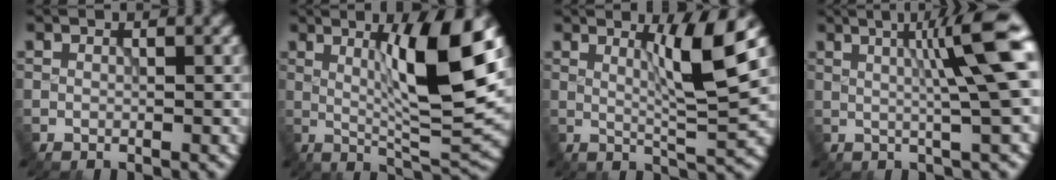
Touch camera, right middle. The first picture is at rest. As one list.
[{"total": 9.0, "force": [2.1, 1.0, 8.7], "torque": [-0.133, -0.011, 0.044]}, {"total": 5.2, "force": [2.0, 0.2, 4.8], "torque": [-0.086, -0.006, 0.040]}, {"total": 8.0, "force": [2.1, 1.0, 7.6], "torque": [-0.095, 0.021, 0.028]}]